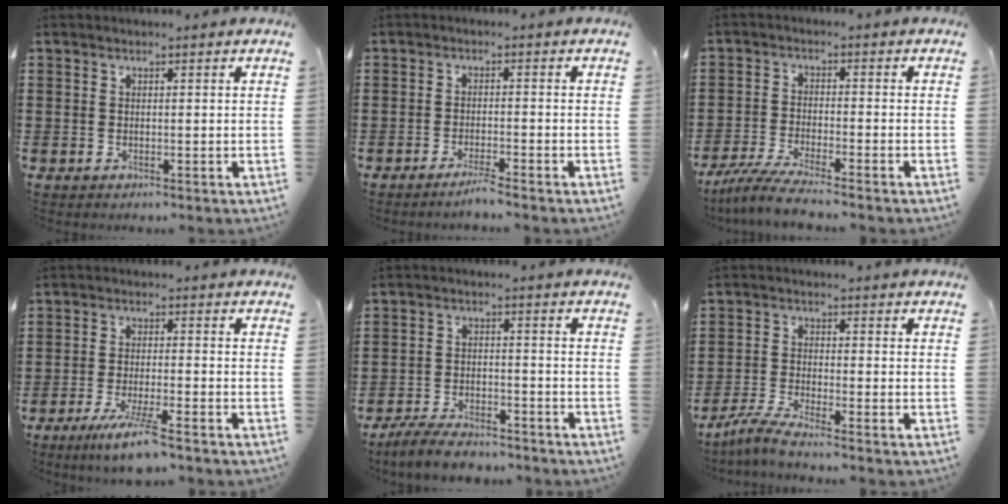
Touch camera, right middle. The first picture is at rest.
{"total": 2.1, "force": [-1.8, -0.2, 1.1], "torque": [-0.018, 0.001, -0.033]}
{"total": 5.5, "force": [-5.0, -0.2, 2.3], "torque": [-0.060, -0.020, -0.097]}
{"total": 5.8, "force": [-4.2, 0.0, 3.9], "torque": [-0.080, -0.017, -0.078]}
{"total": 5.4, "force": [-5.0, 0.9, 1.6], "torque": [-0.039, 0.000, -0.099]}
{"total": 3.9, "force": [-3.5, -0.3, 1.6], "torque": [-0.052, -0.013, -0.073]}